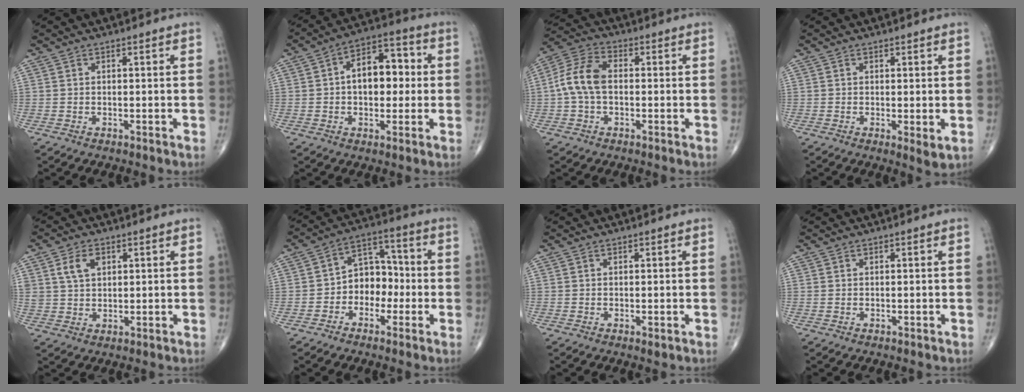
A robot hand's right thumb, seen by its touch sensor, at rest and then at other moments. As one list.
[{"total": 11.5, "force": [0.9, 7.1, 9.0], "torque": [-0.102, 0.025, 0.005]}, {"total": 8.6, "force": [-0.4, 5.3, 6.7], "torque": [-0.137, 0.026, -0.017]}, {"total": 2.5, "force": [-0.1, 0.7, 2.4], "torque": [-0.040, -0.012, -0.004]}, {"total": 5.1, "force": [2.1, 3.3, 3.3], "torque": [-0.054, -0.005, 0.043]}, {"total": 8.5, "force": [-1.9, 6.5, 5.1], "torque": [-0.037, 0.041, -0.048]}, {"total": 0.7, "force": [-0.2, 0.2, 0.7], "torque": [-0.013, -0.005, 0.000]}, {"total": 0.0}]